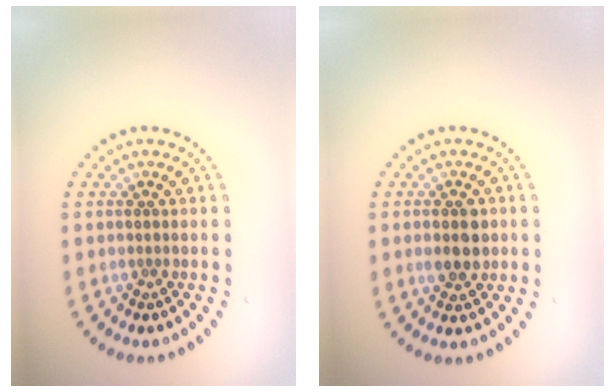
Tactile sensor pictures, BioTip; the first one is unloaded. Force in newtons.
{"total": 2.6, "press": 2.6, "slide": 0.2}